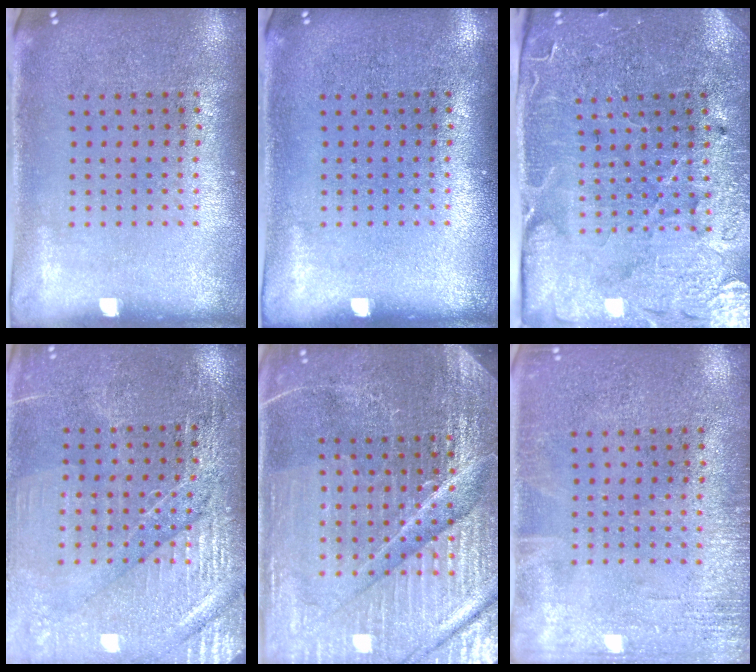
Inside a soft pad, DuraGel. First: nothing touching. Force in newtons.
{"total": 0.0}
{"total": 3.6, "press": 3.6, "slide": 0.6}
{"total": 3.2, "press": 3.2, "slide": 0.4}
{"total": 5.9, "press": 5.3, "slide": 2.4}
{"total": 1.9, "press": 1.9, "slide": 0.2}